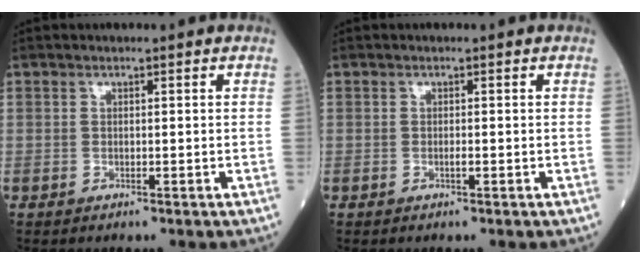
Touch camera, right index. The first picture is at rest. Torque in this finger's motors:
{"motor_torque": [0.22, 0.04, 0.11, 0.02]}